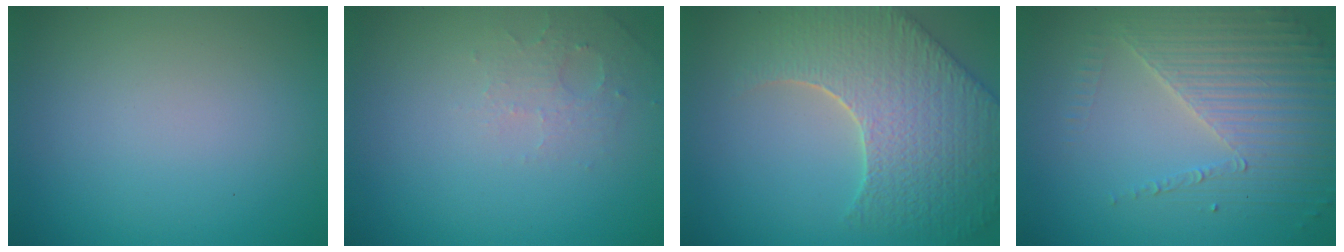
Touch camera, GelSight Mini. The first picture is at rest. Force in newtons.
{"total": 1.8, "press": 1.7, "slide": 0.4}
{"total": 8.5, "press": 6.3, "slide": 5.8}
{"total": 4.4, "press": 3.9, "slide": 2.1}